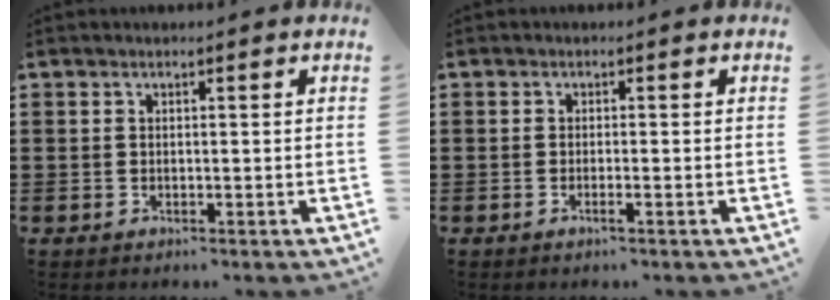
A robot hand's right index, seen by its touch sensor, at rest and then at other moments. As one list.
[{"total": 1.1, "force": [-0.6, -0.1, 0.9], "torque": [-0.016, -0.005, -0.011]}]